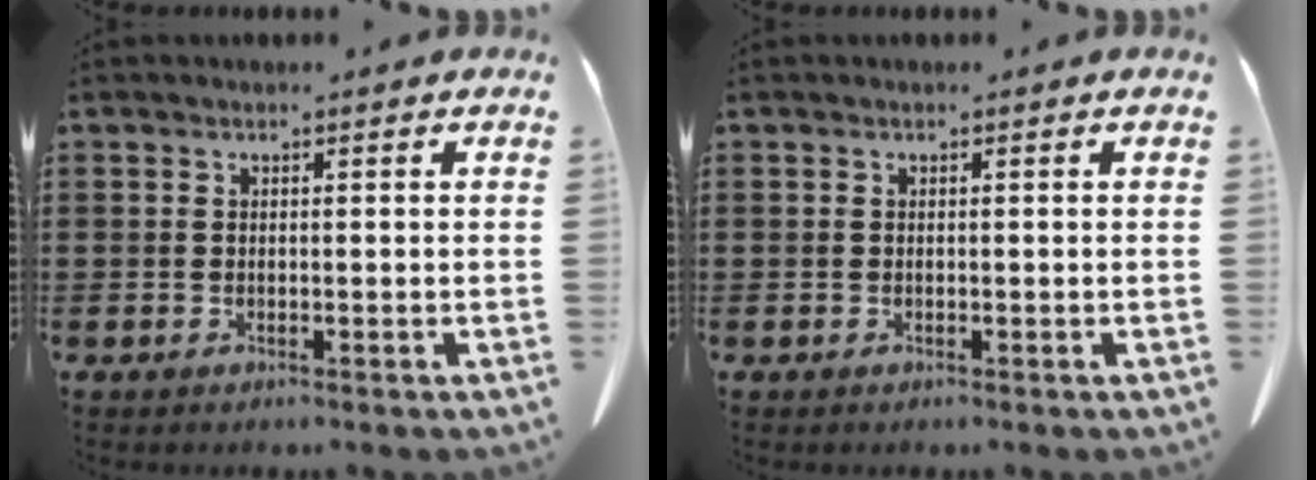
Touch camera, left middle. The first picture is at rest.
{"total": 0.0}